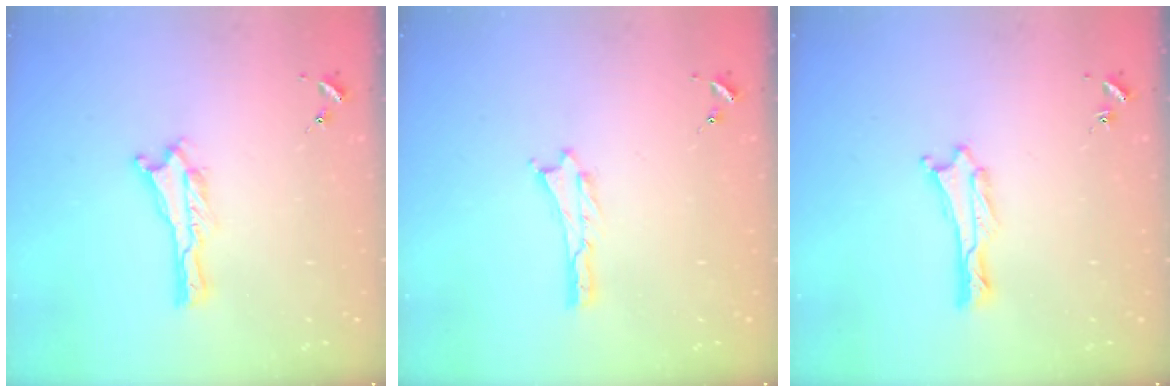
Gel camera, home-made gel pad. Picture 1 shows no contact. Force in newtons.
{"total": 0.0}
{"total": 0.6, "press": 0.5, "slide": 0.1}